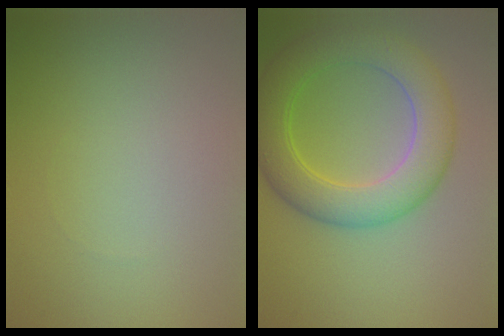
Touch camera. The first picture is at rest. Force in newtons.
{"total": 6.9, "press": 6.9, "slide": 0.3}